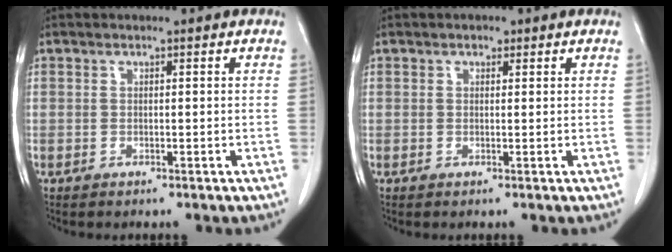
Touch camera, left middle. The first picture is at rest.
{"total": 0.8, "force": [0.5, 0.5, 0.3], "torque": [-0.007, -0.001, 0.007]}